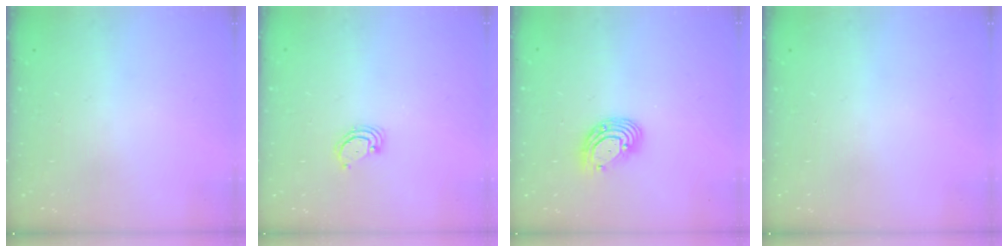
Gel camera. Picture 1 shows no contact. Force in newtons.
{"total": 2.9, "press": 2.9, "slide": 0.2}
{"total": 9.0, "press": 8.8, "slide": 1.9}
{"total": 0.0}